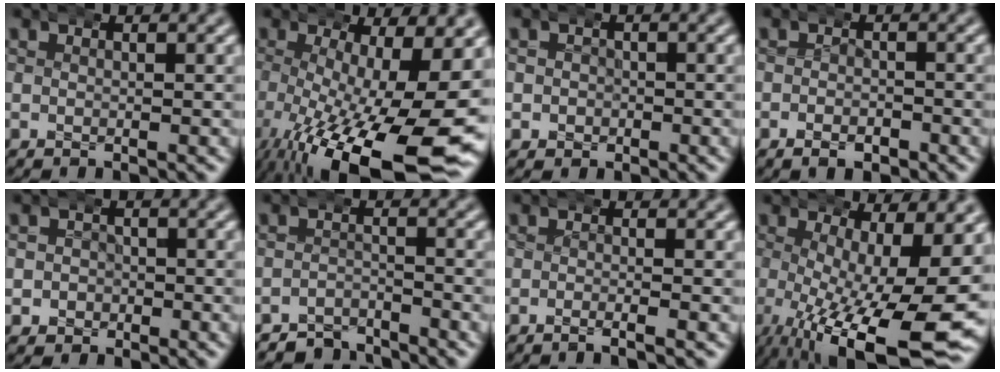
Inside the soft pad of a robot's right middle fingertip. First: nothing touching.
{"total": 12.0, "force": [-4.7, 4.1, 10.2], "torque": [-0.176, -0.043, -0.043]}
{"total": 1.5, "force": [-0.4, 1.4, -0.2], "torque": [0.006, 0.000, -0.006]}
{"total": 2.1, "force": [-1.4, 1.3, 0.9], "torque": [-0.009, -0.002, -0.023]}
{"total": 2.4, "force": [-0.8, 2.2, -0.1], "torque": [0.006, -0.001, -0.014]}
{"total": 4.2, "force": [-4.1, 1.2, 0.0], "torque": [0.018, -0.009, -0.073]}
{"total": 1.5, "force": [-1.0, -0.4, 1.0], "torque": [-0.018, 0.009, -0.024]}
{"total": 10.9, "force": [-4.5, 3.6, 9.3], "torque": [-0.158, -0.047, -0.042]}